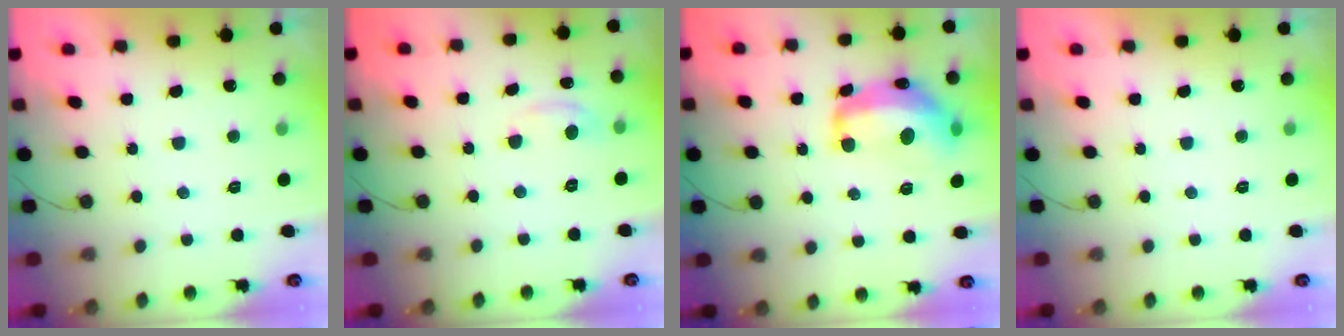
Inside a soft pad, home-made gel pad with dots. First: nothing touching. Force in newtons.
{"total": 3.2, "press": 3.2, "slide": 0.4}
{"total": 15.7, "press": 15.6, "slide": 0.8}
{"total": 0.0}